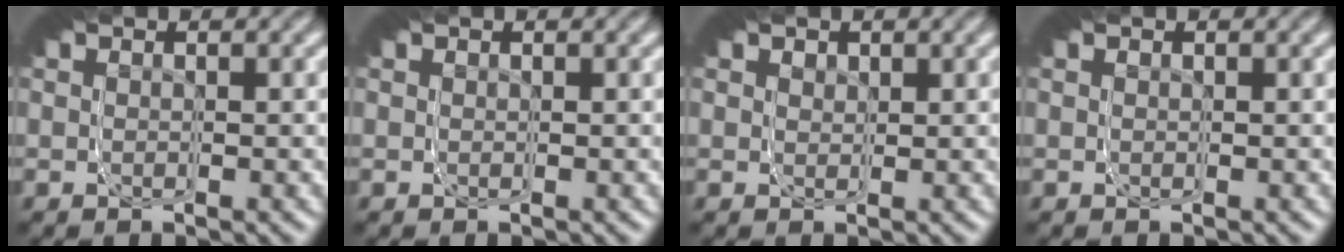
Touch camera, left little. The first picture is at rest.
{"total": 0.0}
{"total": 2.5, "force": [1.0, 2.1, 0.8], "torque": [-0.028, 0.000, 0.011]}
{"total": 0.0}